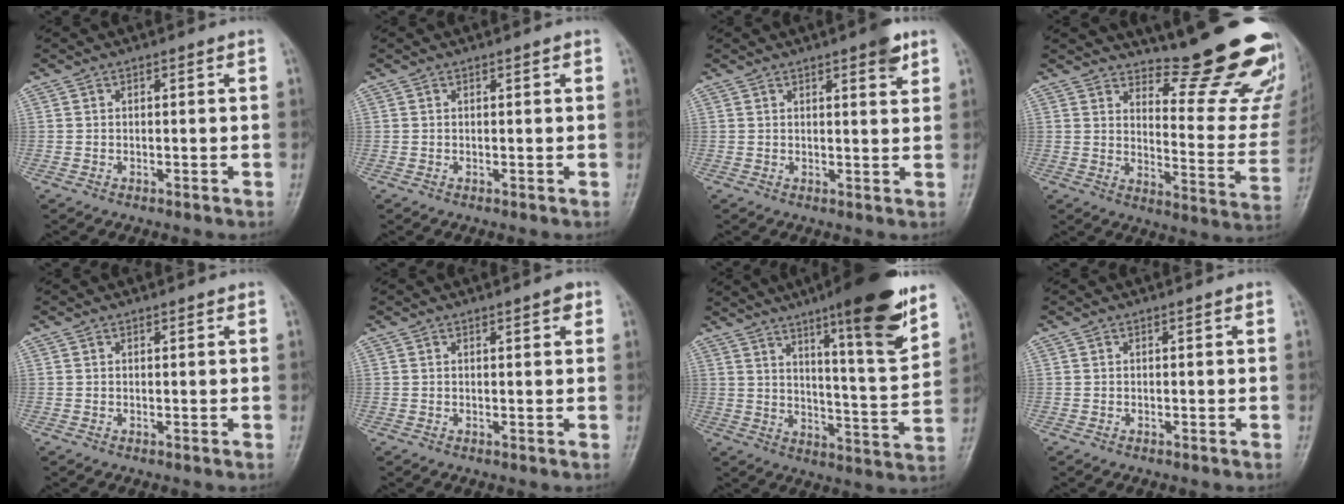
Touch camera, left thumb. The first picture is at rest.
{"total": 0.5, "force": [0.3, 0.2, 0.4], "torque": [-0.006, -0.001, 0.002]}
{"total": 4.2, "force": [2.6, 1.1, 3.1], "torque": [-0.035, -0.013, 0.031]}
{"total": 23.0, "force": [19.2, 4.5, 11.9], "torque": [-0.120, -0.182, 0.241]}
{"total": 0.5, "force": [0.4, 0.2, 0.2], "torque": [-0.006, -0.003, 0.005]}
{"total": 1.9, "force": [1.1, 0.6, 1.5], "torque": [-0.016, -0.003, 0.012]}
{"total": 18.1, "force": [11.5, 2.5, 13.8], "torque": [-0.179, -0.067, 0.173]}
{"total": 0.0}